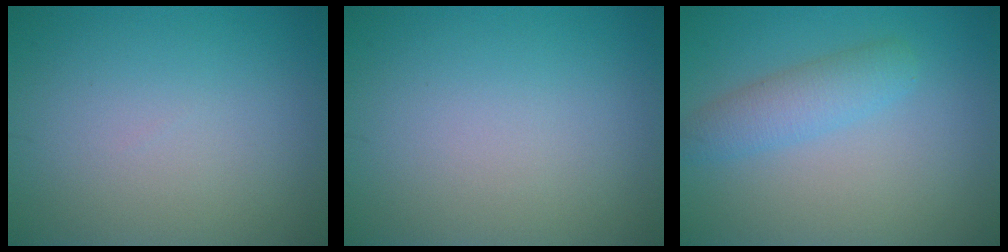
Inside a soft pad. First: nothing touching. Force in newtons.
{"total": 0.0}
{"total": 3.0, "press": 3.0, "slide": 0.1}